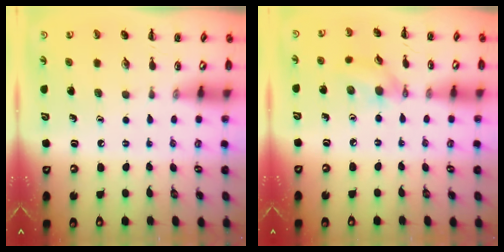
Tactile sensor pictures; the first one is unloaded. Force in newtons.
{"total": 7.6, "press": 7.5, "slide": 1.0}